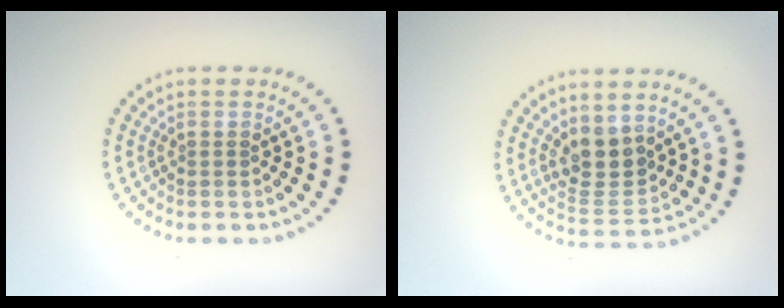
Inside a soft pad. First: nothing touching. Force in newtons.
{"total": 3.6, "press": 3.3, "slide": 1.6}